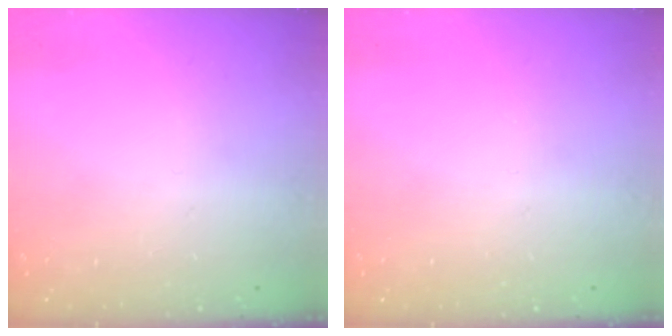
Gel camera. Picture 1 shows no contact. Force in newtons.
{"total": 0.0}